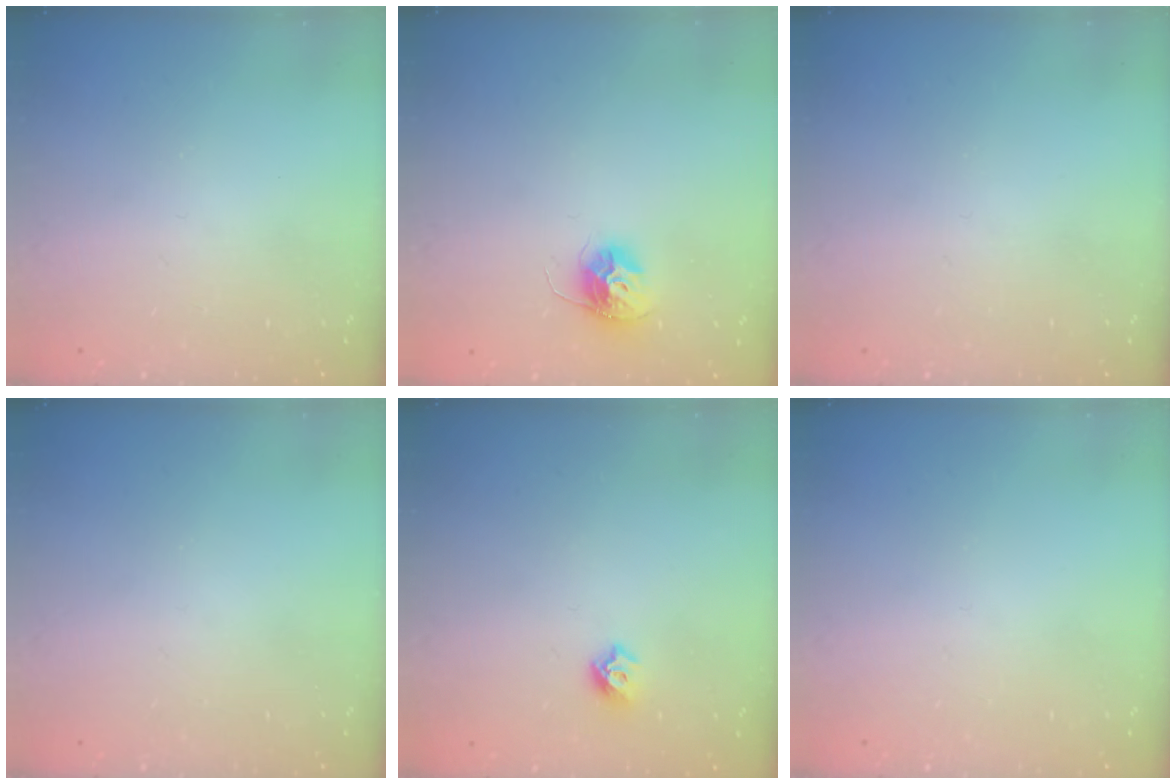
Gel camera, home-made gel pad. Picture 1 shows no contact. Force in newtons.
{"total": 10.7, "press": 10.7, "slide": 0.7}
{"total": 0.0}
{"total": 0.0}
{"total": 5.4, "press": 5.3, "slide": 1.0}
{"total": 0.0}